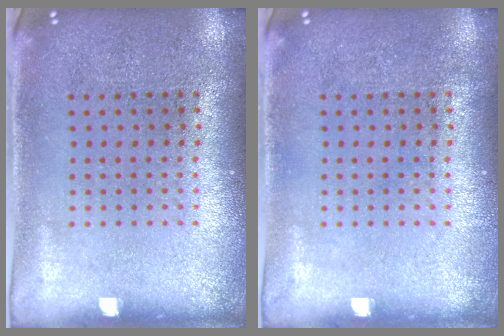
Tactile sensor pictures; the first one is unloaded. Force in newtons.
{"total": 0.0}